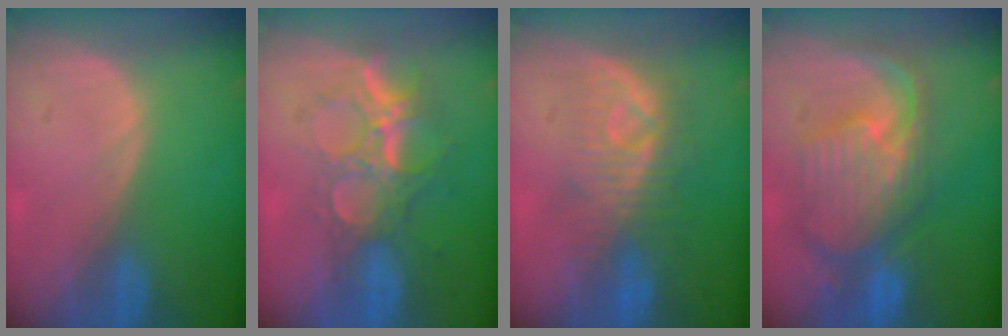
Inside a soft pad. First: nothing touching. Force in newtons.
{"total": 8.9, "press": 7.8, "slide": 4.3}
{"total": 8.0, "press": 7.9, "slide": 1.7}
{"total": 10.5, "press": 9.4, "slide": 4.6}